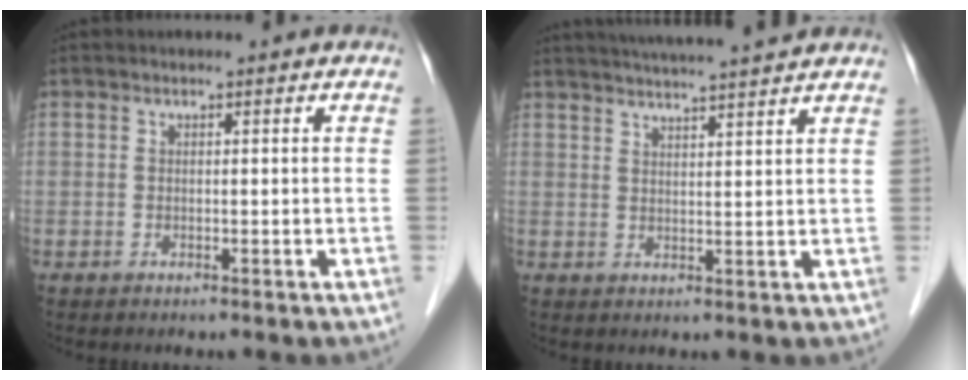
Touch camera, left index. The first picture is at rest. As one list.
[{"total": 11.4, "force": [10.3, -0.4, 4.8], "torque": [-0.076, 0.026, 0.140]}]